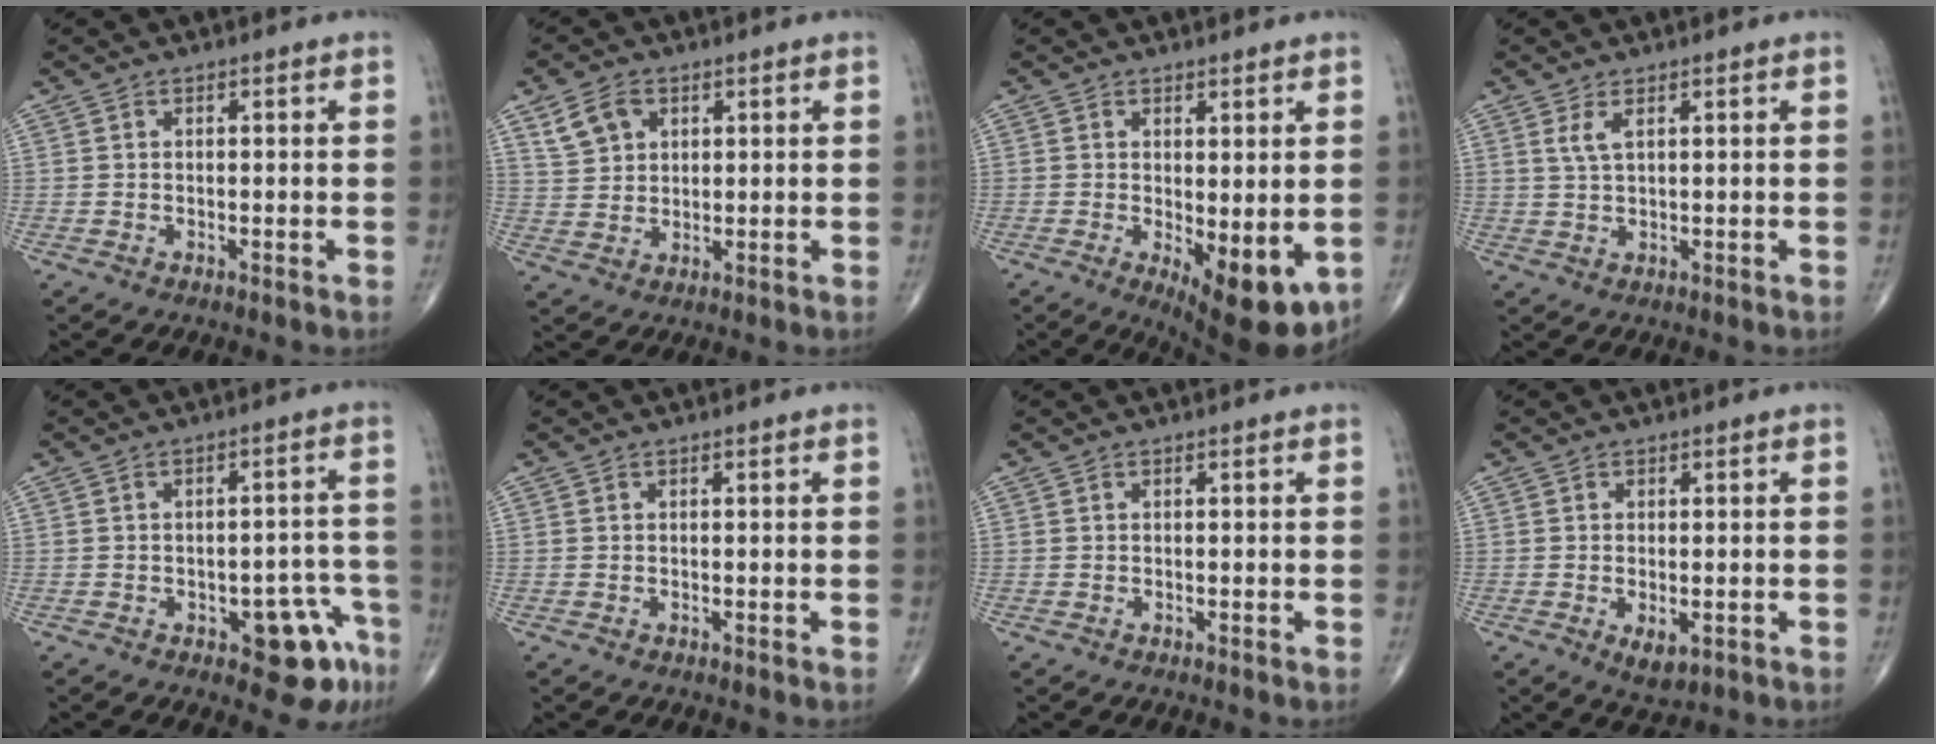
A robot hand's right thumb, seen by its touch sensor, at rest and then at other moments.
{"total": 6.0, "force": [2.9, 4.2, 3.2], "torque": [-0.048, -0.003, 0.058]}
{"total": 10.3, "force": [-2.3, 3.9, 9.3], "torque": [-0.112, -0.023, -0.020]}
{"total": 2.5, "force": [1.2, 0.8, 2.1], "torque": [-0.049, -0.002, 0.032]}
{"total": 8.3, "force": [-4.2, 3.9, 6.0], "torque": [-0.039, 0.027, -0.047]}
{"total": 0.0}
{"total": 0.0}
{"total": 3.7, "force": [-1.2, 1.9, 3.0], "torque": [-0.046, -0.008, -0.013]}